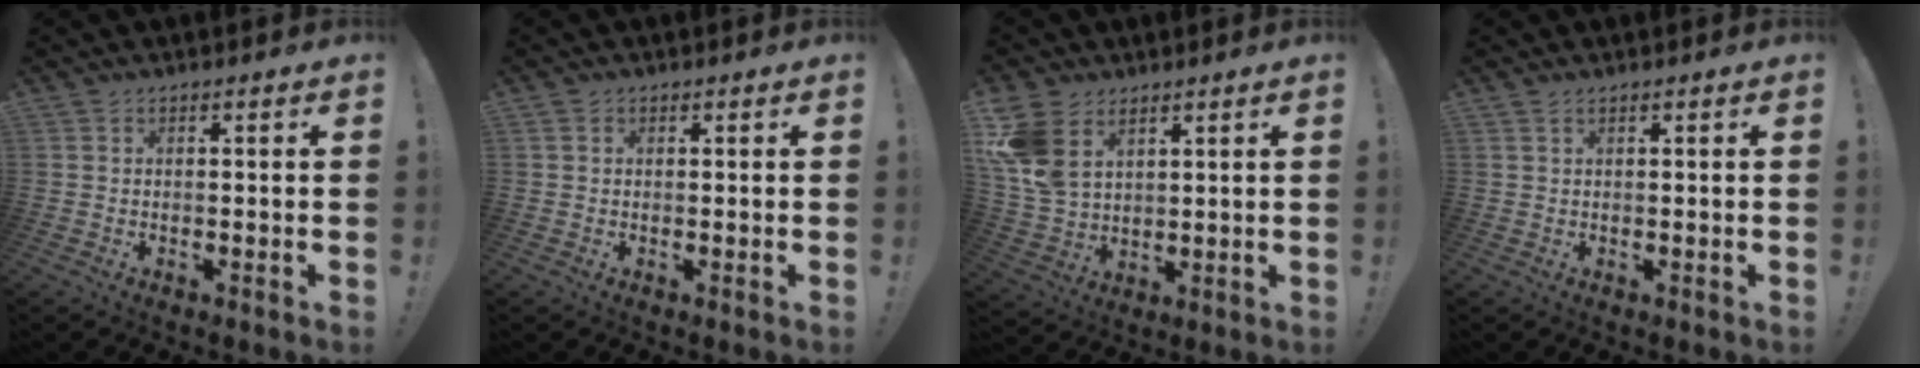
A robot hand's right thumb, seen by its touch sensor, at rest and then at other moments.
{"total": 0.9, "force": [0.4, 0.7, 0.3], "torque": [-0.002, 0.000, 0.006]}
{"total": 11.3, "force": [5.7, 7.6, 6.1], "torque": [-0.119, -0.022, 0.116]}
{"total": 1.0, "force": [0.7, 0.2, 0.7], "torque": [-0.020, 0.003, 0.014]}